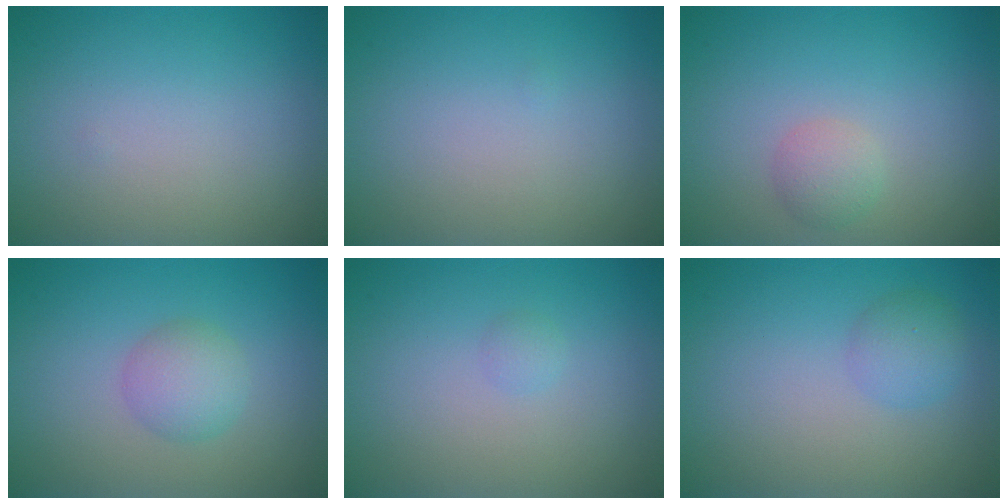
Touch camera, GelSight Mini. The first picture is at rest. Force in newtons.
{"total": 0.0}
{"total": 1.7, "press": 1.7, "slide": 0.2}
{"total": 2.6, "press": 2.6, "slide": 0.1}
{"total": 0.6, "press": 0.6, "slide": 0.1}
{"total": 2.1, "press": 2.1, "slide": 0.1}